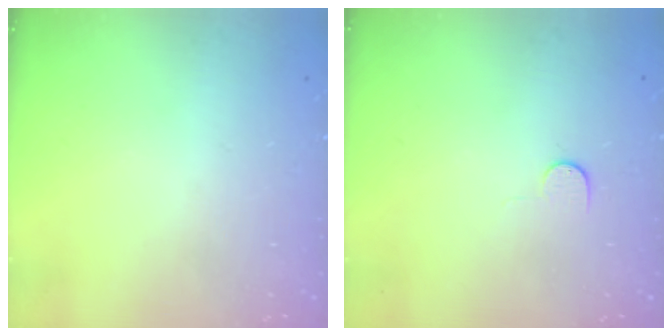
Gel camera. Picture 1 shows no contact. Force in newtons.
{"total": 4.9, "press": 4.9, "slide": 0.5}